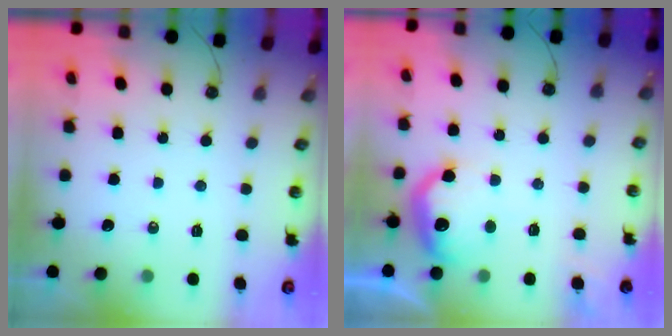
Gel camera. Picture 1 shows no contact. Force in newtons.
{"total": 12.0, "press": 11.9, "slide": 0.9}